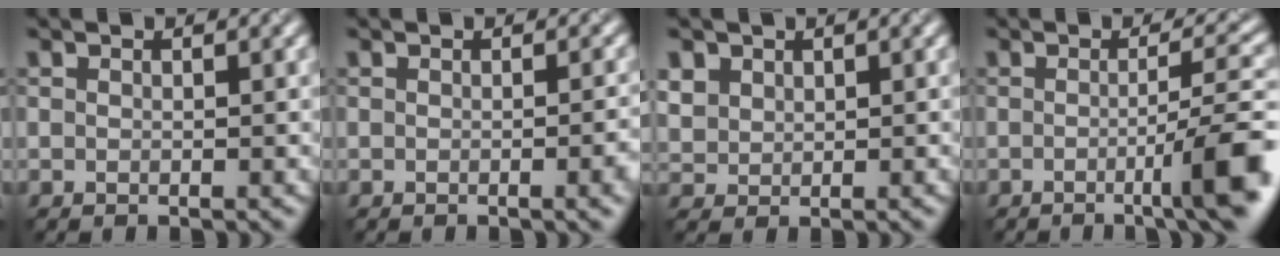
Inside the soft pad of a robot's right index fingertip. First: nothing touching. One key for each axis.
{"total": 3.0, "fx": -0.5, "fy": 1.1, "fz": 2.7, "tx": -0.005, "ty": 0.014, "tz": -0.002}
{"total": 1.6, "fx": 0.8, "fy": 1.4, "fz": 0.2, "tx": -0.013, "ty": 0.004, "tz": 0.034}
{"total": 7.1, "fx": -2.0, "fy": 1.2, "fz": 6.7, "tx": -0.084, "ty": 0.005, "tz": -0.026}